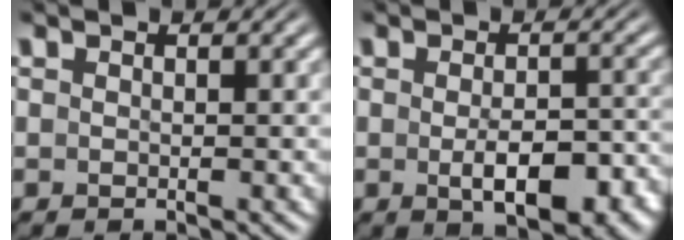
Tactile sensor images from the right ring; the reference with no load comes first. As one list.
[{"total": 5.3, "force": [-2.2, 2.2, 4.3], "torque": [-0.057, -0.016, -0.028]}]